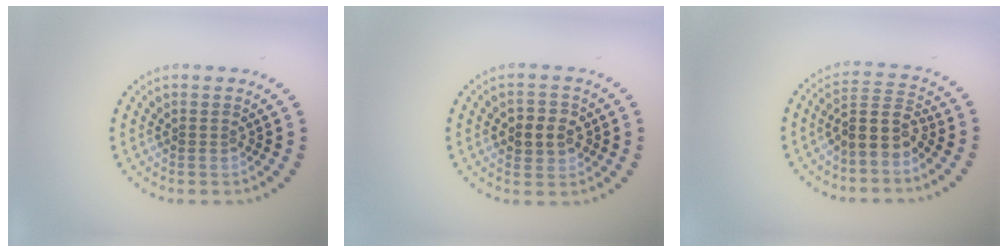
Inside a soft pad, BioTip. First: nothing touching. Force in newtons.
{"total": 3.2, "press": 3.1, "slide": 0.6}
{"total": 3.5, "press": 2.9, "slide": 2.1}